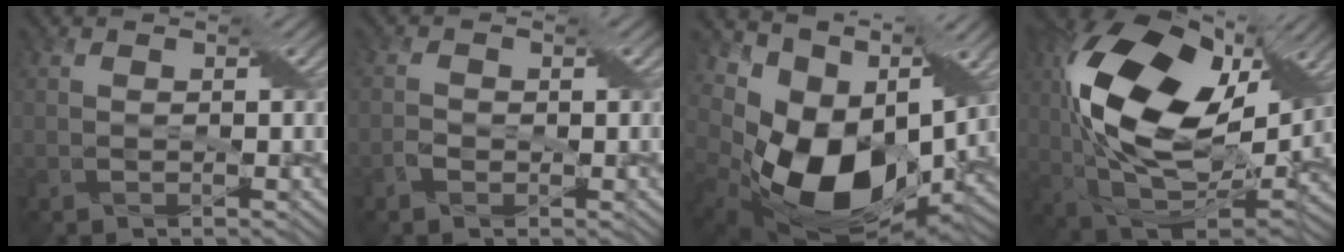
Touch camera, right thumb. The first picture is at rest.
{"total": 1.3, "force": [-0.6, 1.1, 0.4], "torque": [-0.010, 0.000, -0.015]}
{"total": 15.9, "force": [1.5, 11.2, 11.2], "torque": [-0.232, -0.030, 0.041]}
{"total": 19.9, "force": [5.1, 11.2, 15.7], "torque": [-0.326, 0.018, 0.081]}